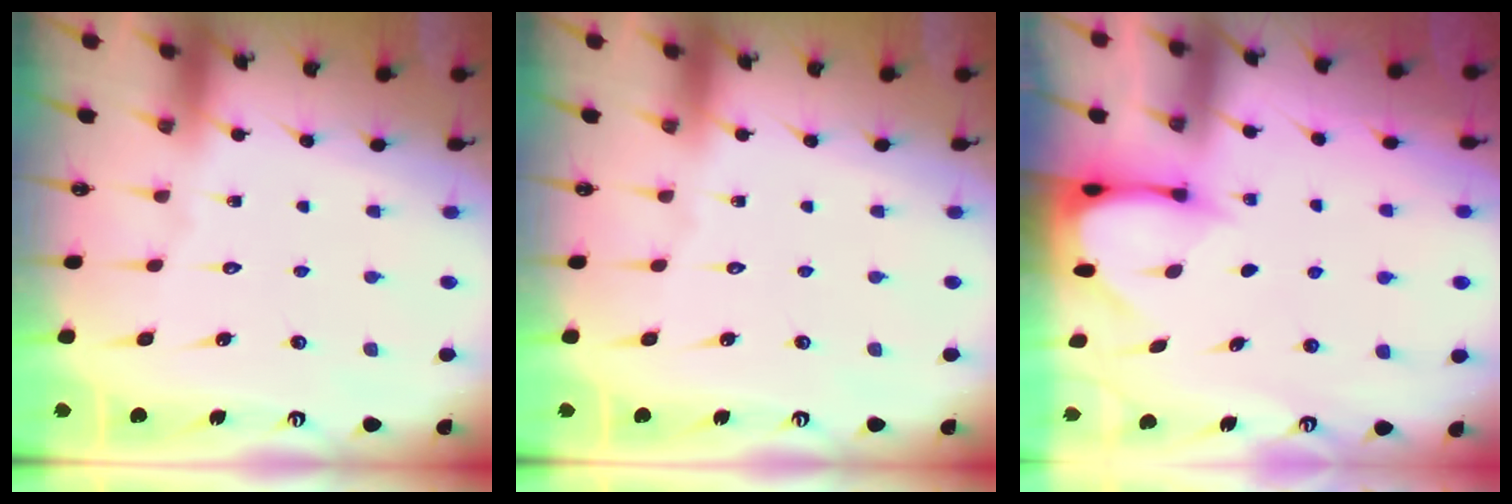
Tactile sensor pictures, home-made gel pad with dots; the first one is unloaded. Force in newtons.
{"total": 0.0}
{"total": 3.4, "press": 3.4, "slide": 0.3}